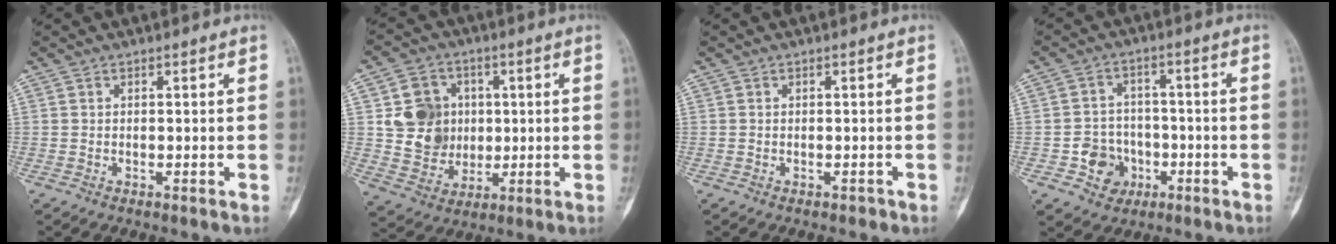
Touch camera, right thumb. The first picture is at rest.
{"total": 11.6, "force": [1.8, 10.4, 4.7], "torque": [-0.040, -0.003, 0.043]}
{"total": 0.5, "force": [-0.4, 0.3, 0.1], "torque": [0.001, 0.003, -0.007]}
{"total": 7.2, "force": [-2.6, 6.4, 2.2], "torque": [0.000, 0.024, -0.040]}